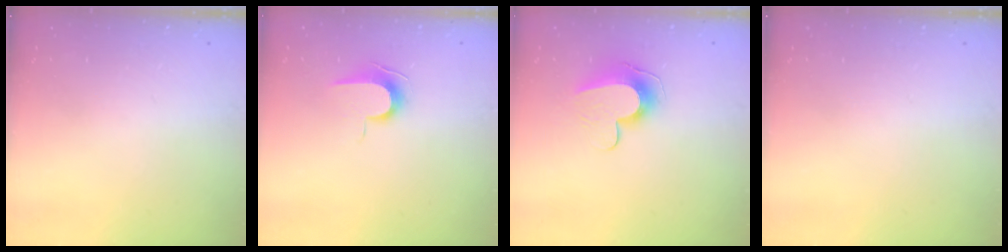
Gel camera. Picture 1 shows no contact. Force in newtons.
{"total": 7.8, "press": 7.8, "slide": 0.7}
{"total": 11.8, "press": 11.8, "slide": 0.6}
{"total": 0.0}